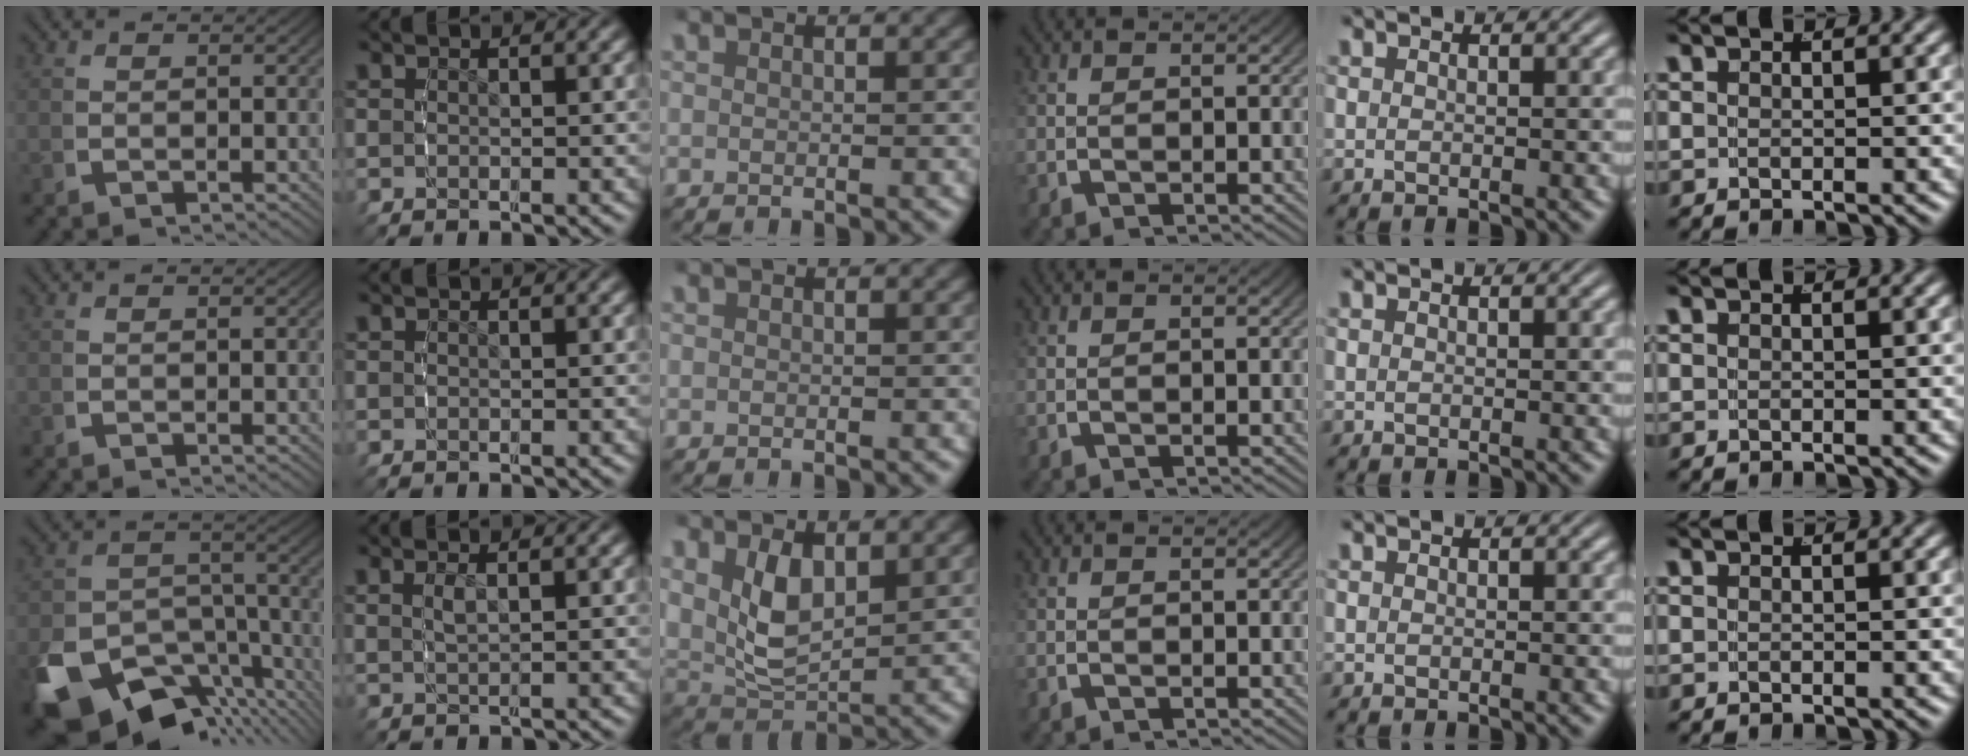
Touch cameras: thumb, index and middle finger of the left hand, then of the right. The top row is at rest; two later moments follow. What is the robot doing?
{"motion": "grasp_and_lifting", "object": "ethernet cable"}